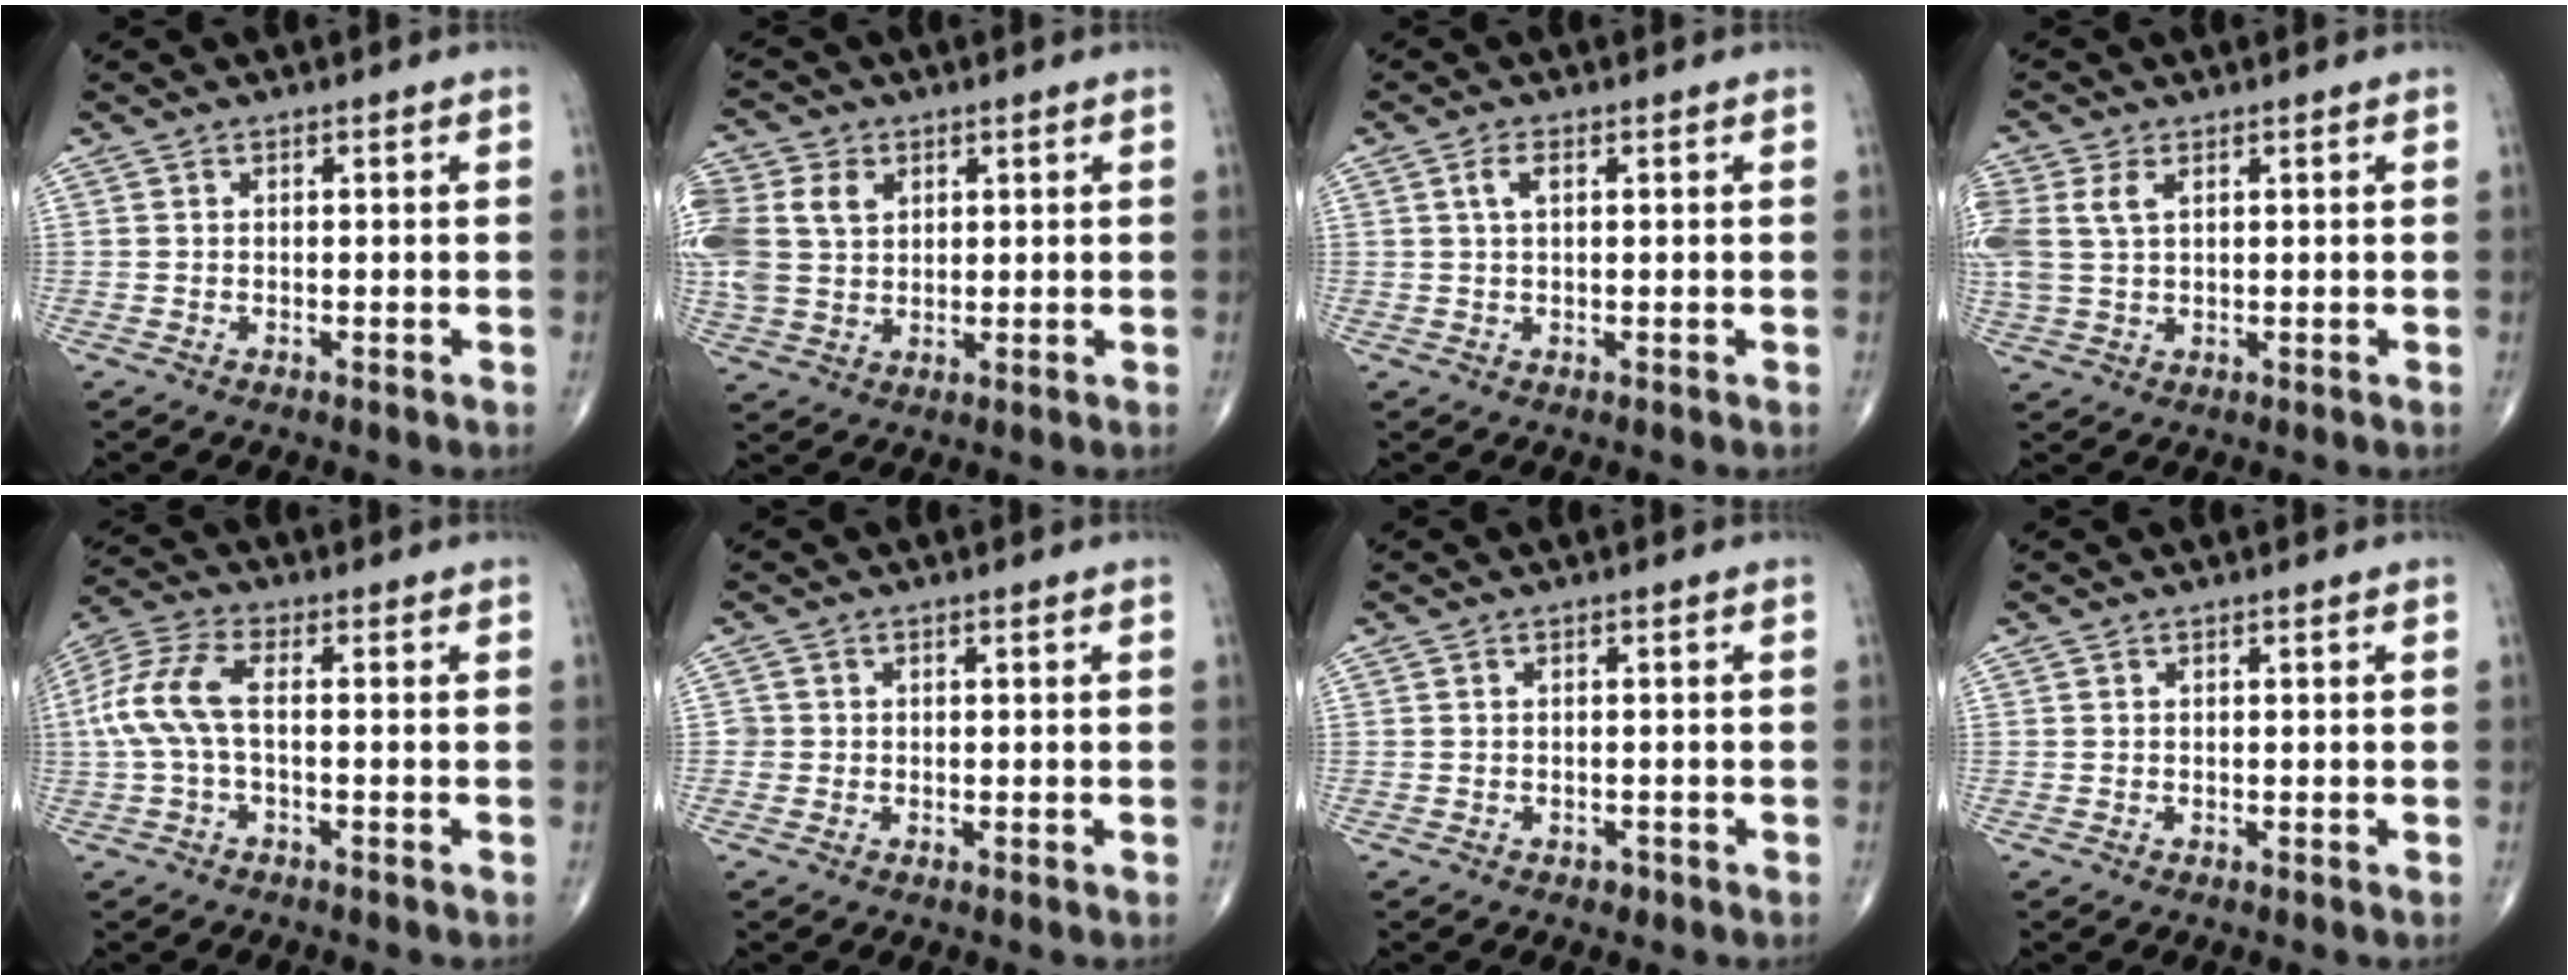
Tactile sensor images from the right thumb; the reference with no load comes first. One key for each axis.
{"total": 13.1, "fx": 3.4, "fy": 9.9, "fz": 7.7, "tx": -0.189, "ty": 0.007, "tz": 0.067}
{"total": 2.4, "fx": 0.7, "fy": 1.0, "fz": 2.0, "tx": -0.042, "ty": 0.007, "tz": 0.015}
{"total": 6.9, "fx": 2.0, "fy": 4.2, "fz": 5.1, "tx": -0.141, "ty": 0.012, "tz": 0.048}
{"total": 8.9, "fx": -0.4, "fy": 3.9, "fz": 8.0, "tx": -0.199, "ty": 0.026, "tz": -0.011}
{"total": 1.3, "fx": -0.2, "fy": 1.3, "fz": 0.0, "tx": 0.009, "ty": 0.006, "tz": -0.007}
{"total": 1.0, "fx": -0.7, "fy": 0.7, "fz": 0.3, "tx": -0.002, "ty": 0.001, "tz": -0.011}
{"total": 0.0}